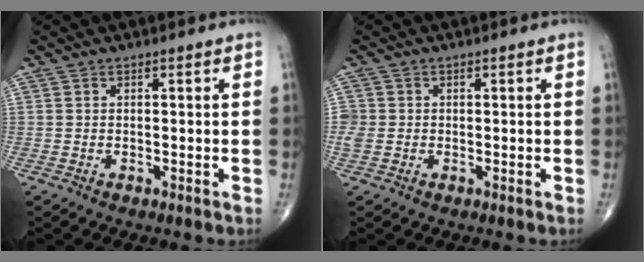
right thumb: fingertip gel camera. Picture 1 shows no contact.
{"total": 2.7, "force": [-0.2, 2.4, 1.1], "torque": [-0.022, 0.006, -0.004]}